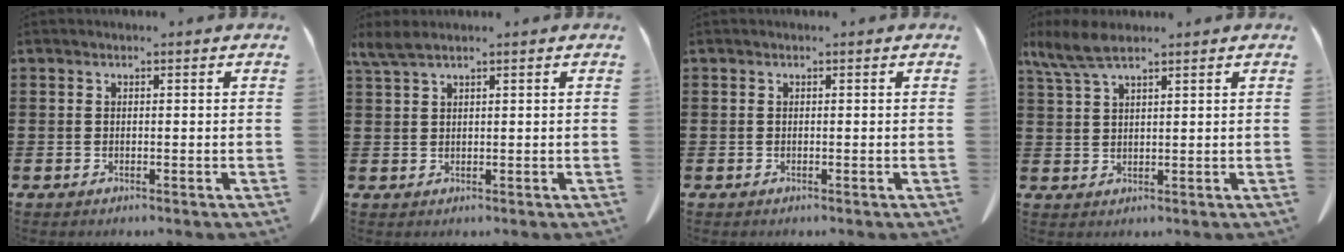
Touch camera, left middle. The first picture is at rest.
{"total": 2.3, "force": [1.7, 0.3, 1.5], "torque": [-0.035, 0.000, 0.032]}
{"total": 0.0}
{"total": 5.4, "force": [3.9, 1.3, 3.5], "torque": [-0.085, -0.004, 0.070]}